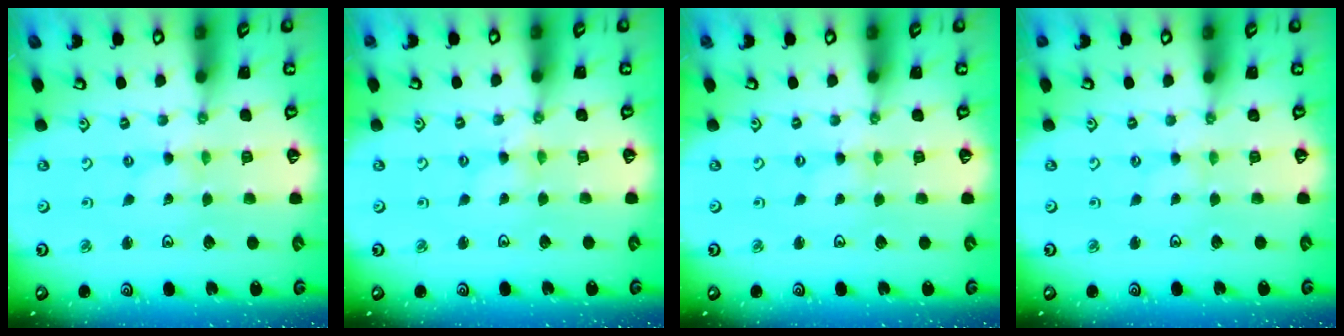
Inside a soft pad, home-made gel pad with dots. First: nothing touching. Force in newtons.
{"total": 0.0}
{"total": 0.0}
{"total": 0.6, "press": 0.6, "slide": 0.2}